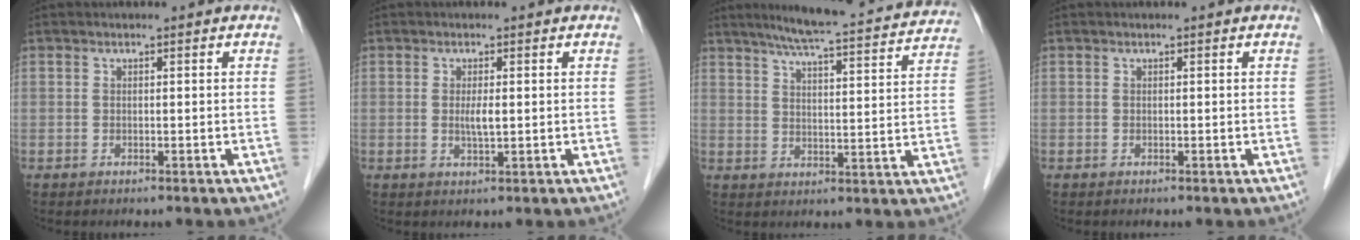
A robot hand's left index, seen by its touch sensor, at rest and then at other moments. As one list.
[{"total": 2.1, "force": [0.1, 0.3, 2.1], "torque": [-0.043, -0.003, 0.004]}, {"total": 20.2, "force": [18.3, 1.4, 8.5], "torque": [-0.124, -0.004, 0.232]}, {"total": 0.0}]